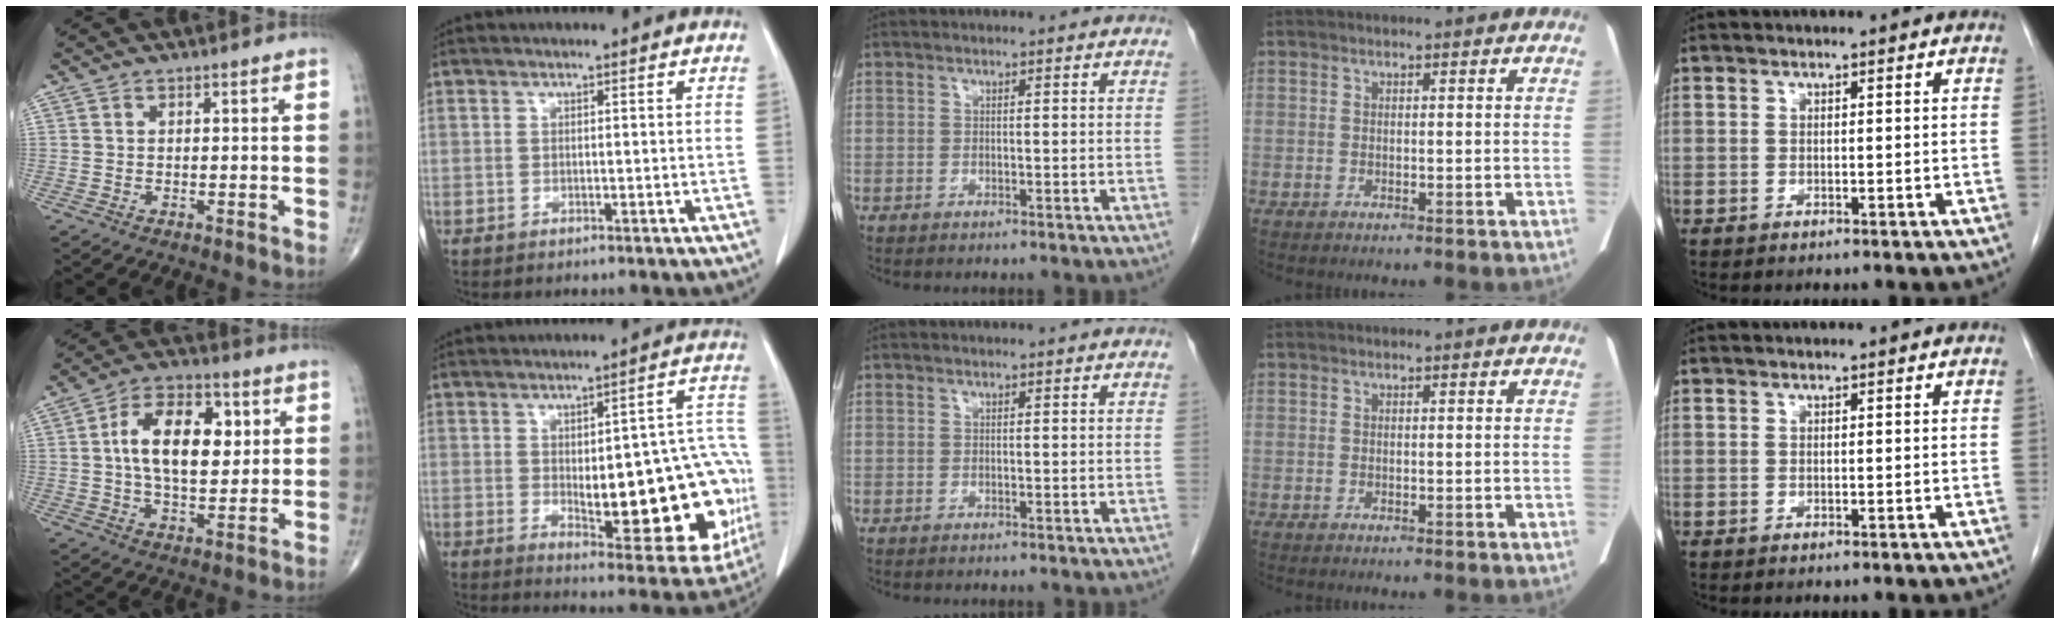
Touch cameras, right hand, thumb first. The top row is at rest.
{"thumb": {"total": 14.6, "force": [2.6, 8.2, 11.9], "torque": [-0.173, 0.005, 0.038]}, "index": {"total": 21.7, "force": [-2.6, 7.0, 20.3], "torque": [-0.183, 0.026, -0.003]}}